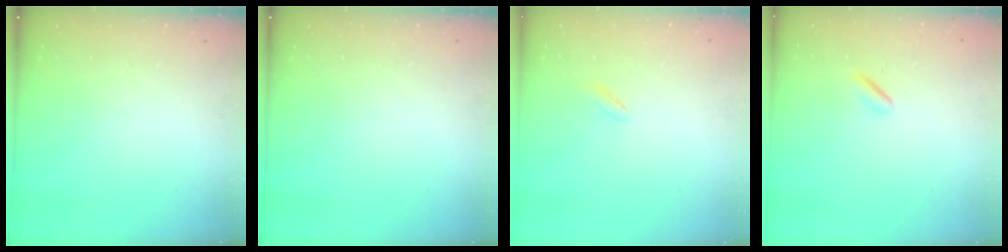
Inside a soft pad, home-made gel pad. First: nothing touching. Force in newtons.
{"total": 0.0}
{"total": 1.3, "press": 1.2, "slide": 0.5}
{"total": 1.9, "press": 1.7, "slide": 0.7}